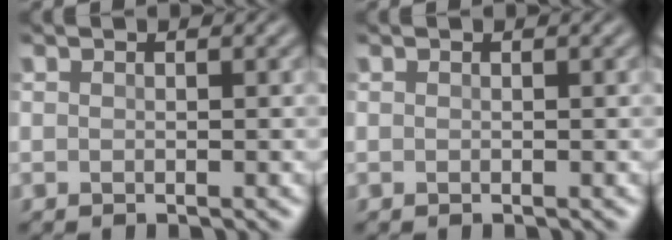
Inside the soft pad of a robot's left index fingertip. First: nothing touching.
{"total": 0.0}